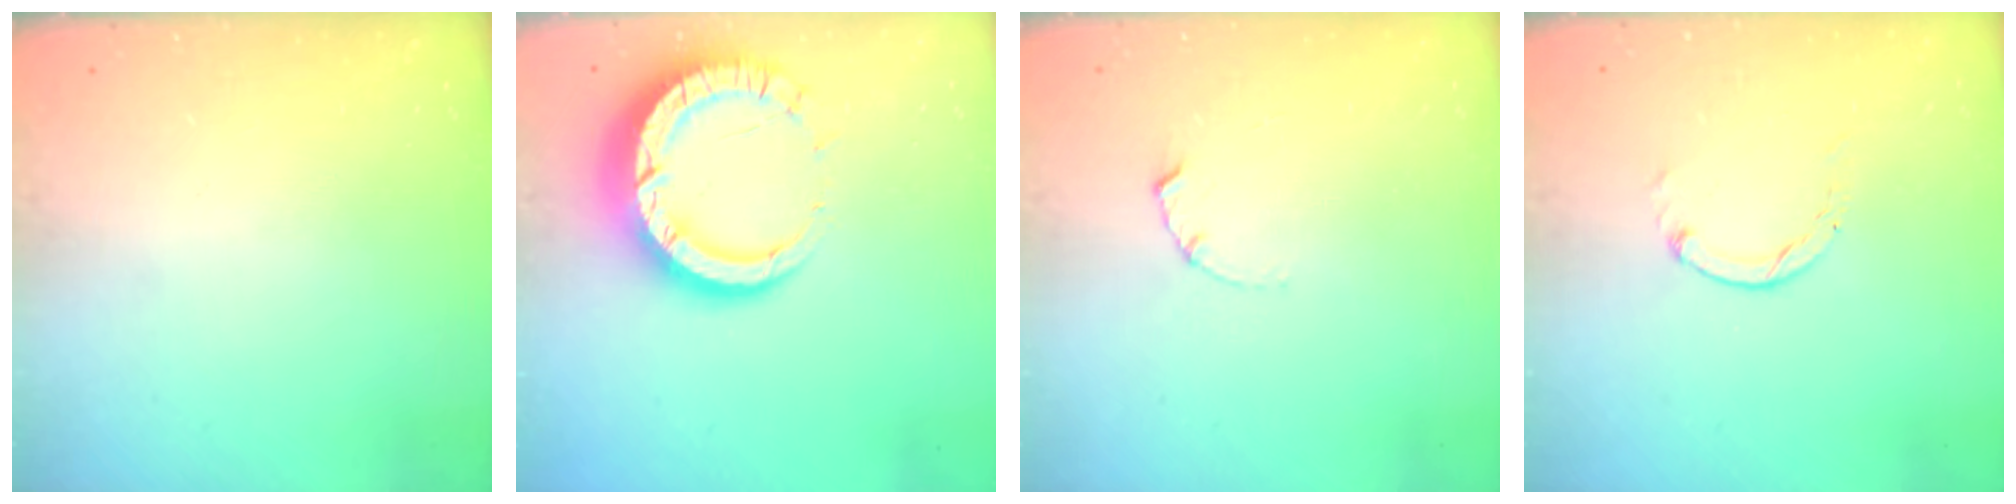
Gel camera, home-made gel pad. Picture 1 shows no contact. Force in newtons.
{"total": 12.8, "press": 12.8, "slide": 1.2}
{"total": 1.7, "press": 1.6, "slide": 0.3}
{"total": 0.7, "press": 0.6, "slide": 0.2}